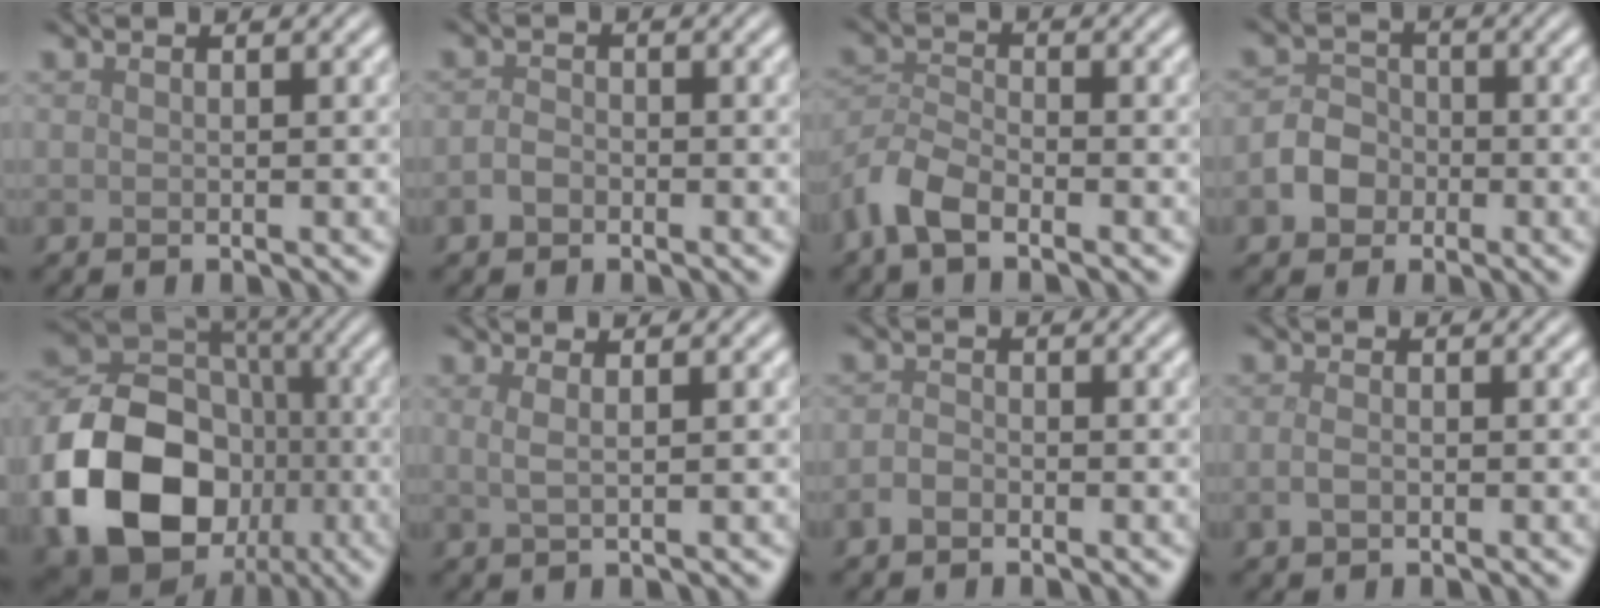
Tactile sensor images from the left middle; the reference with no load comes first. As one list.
[{"total": 1.3, "force": [-0.7, 1.0, 0.6], "torque": [-0.010, 0.003, -0.017]}, {"total": 4.2, "force": [-2.8, 1.9, 2.5], "torque": [-0.054, -0.004, -0.069]}, {"total": 3.3, "force": [-1.2, 2.8, 1.4], "torque": [-0.011, 0.003, -0.029]}, {"total": 14.9, "force": [-4.2, 11.5, 8.4], "torque": [-0.182, -0.023, -0.076]}, {"total": 1.9, "force": [0.7, 0.8, 1.5], "torque": [-0.023, -0.001, 0.001]}, {"total": 1.3, "force": [-0.8, 0.7, 0.6], "torque": [-0.013, 0.002, -0.020]}, {"total": 1.2, "force": [-0.3, 0.7, 0.9], "torque": [-0.022, -0.001, -0.008]}]